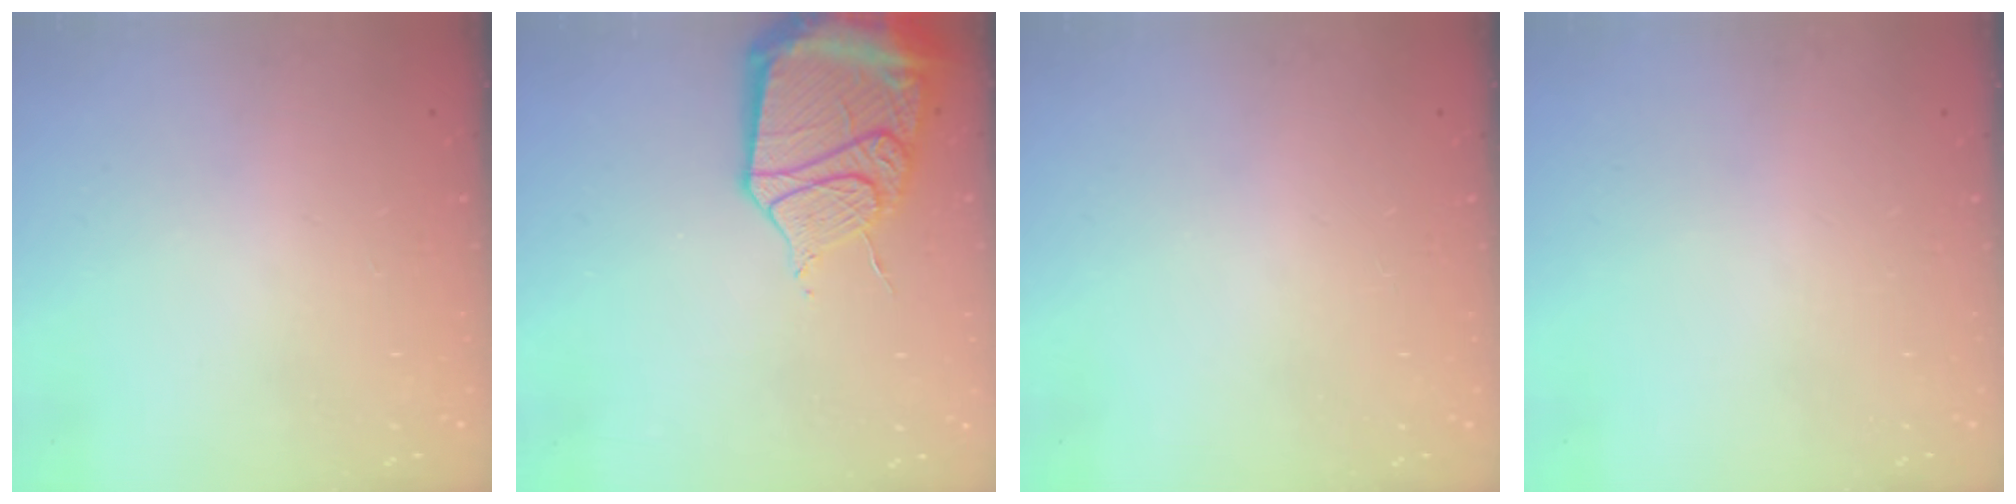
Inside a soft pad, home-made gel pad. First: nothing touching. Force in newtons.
{"total": 17.5, "press": 17.4, "slide": 1.8}
{"total": 12.2, "press": 2.2, "slide": 12.0}
{"total": 0.0}